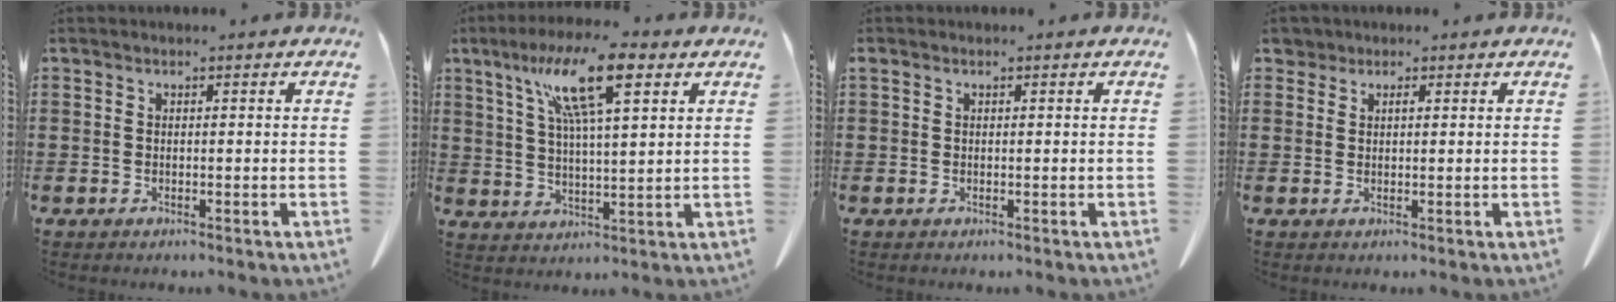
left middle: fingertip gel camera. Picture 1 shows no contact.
{"total": 13.0, "force": [7.1, 2.7, 10.5], "torque": [-0.209, 0.000, 0.116]}
{"total": 0.0}
{"total": 1.9, "force": [1.4, 1.2, 0.6], "torque": [-0.019, 0.008, 0.026]}